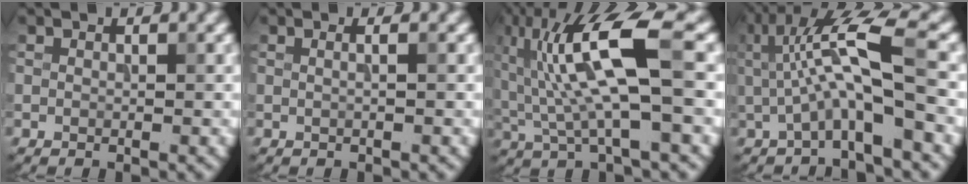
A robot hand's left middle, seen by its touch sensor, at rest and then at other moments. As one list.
[{"total": 1.6, "force": [0.4, 0.8, 1.3], "torque": [0.000, -0.001, -0.012]}, {"total": 10.1, "force": [1.5, 2.3, 9.8], "torque": [-0.194, 0.006, 0.030]}, {"total": 7.7, "force": [0.5, 1.6, 7.5], "torque": [-0.135, 0.009, 0.007]}]